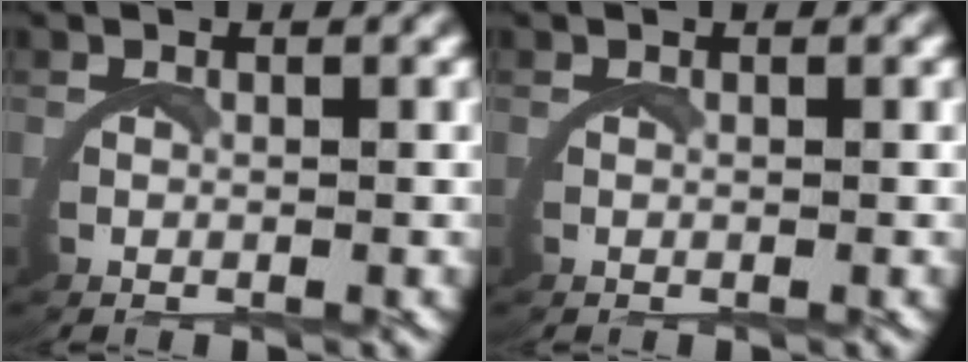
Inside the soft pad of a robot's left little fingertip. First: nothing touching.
{"total": 0.0}